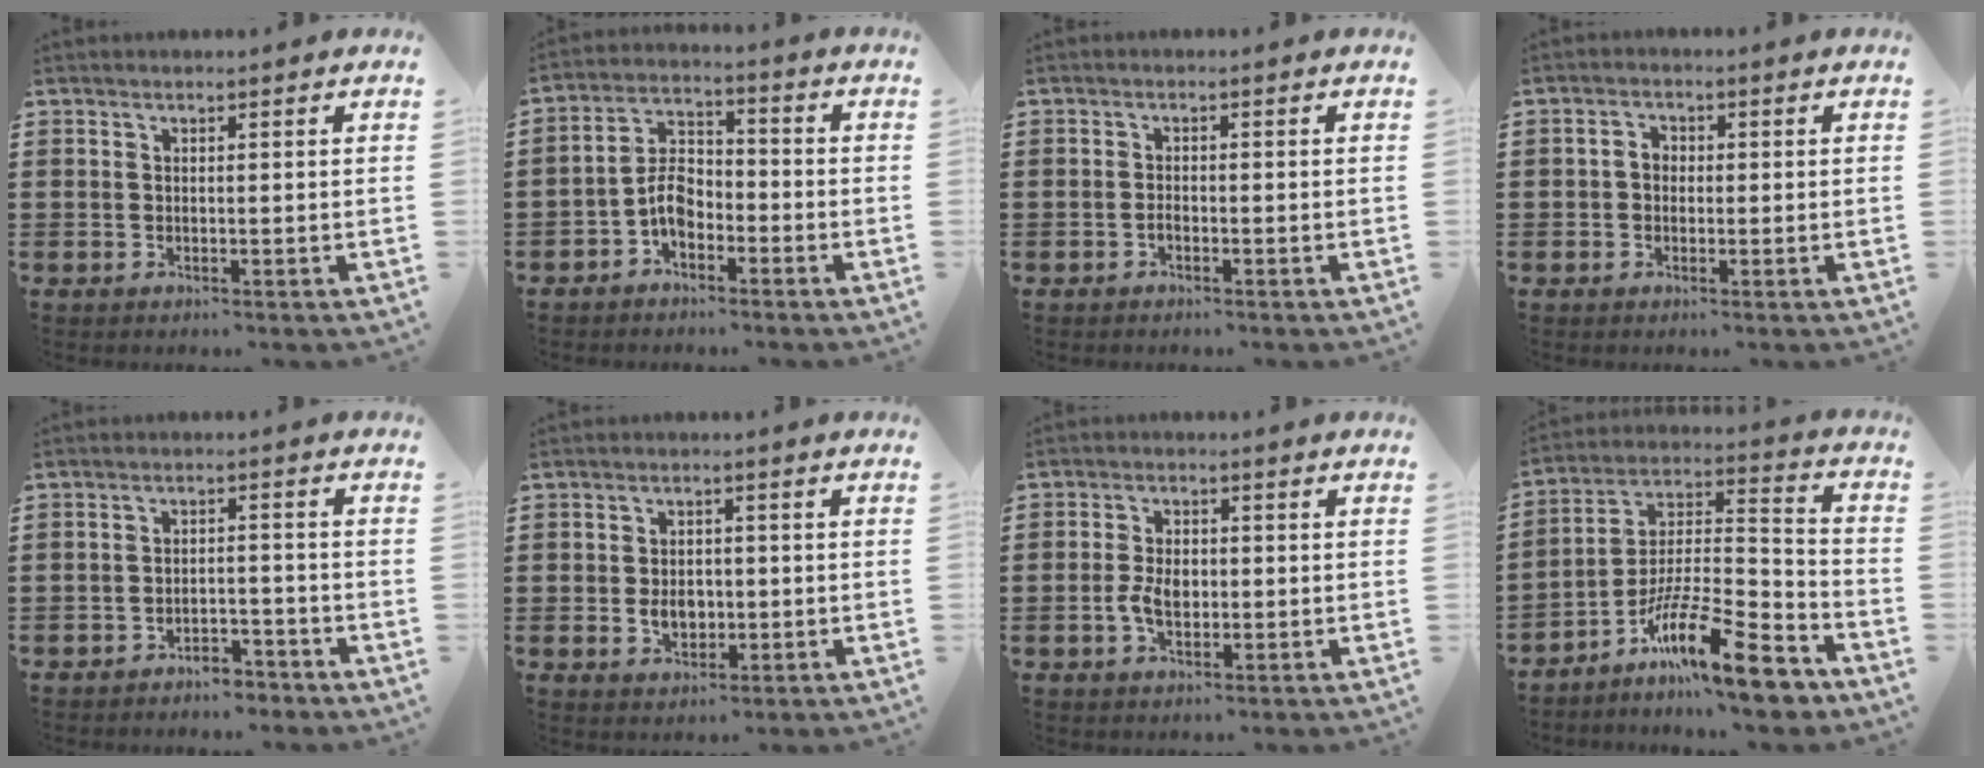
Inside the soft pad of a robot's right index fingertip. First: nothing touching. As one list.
[{"total": 5.9, "force": [-2.5, 3.7, 3.9], "torque": [-0.089, 0.010, -0.052]}, {"total": 0.9, "force": [-0.6, 0.5, 0.5], "torque": [-0.012, -0.003, -0.011]}, {"total": 2.1, "force": [-0.2, 1.6, 1.3], "torque": [-0.028, 0.006, -0.006]}, {"total": 3.3, "force": [-3.2, 0.7, 0.5], "torque": [-0.013, 0.004, -0.066]}, {"total": 4.0, "force": [-0.6, 3.0, 2.5], "torque": [-0.045, 0.004, -0.015]}, {"total": 3.9, "force": [-0.6, 2.4, 3.0], "torque": [-0.064, 0.004, -0.014]}, {"total": 15.9, "force": [-11.1, 3.0, 10.9], "torque": [-0.185, 0.026, -0.198]}]